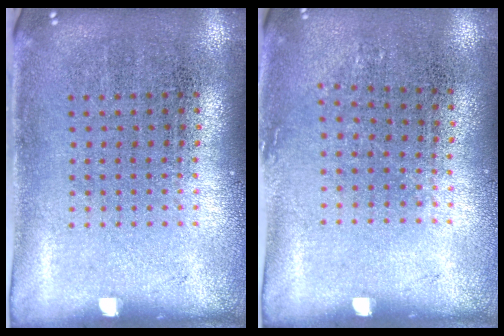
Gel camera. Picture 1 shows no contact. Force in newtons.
{"total": 0.8, "press": 0.6, "slide": 0.5}